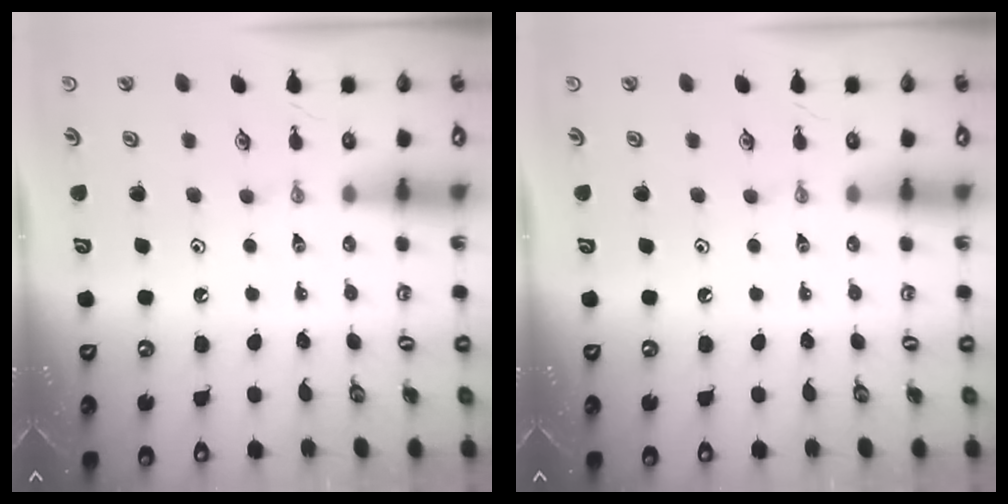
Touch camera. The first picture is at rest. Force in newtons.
{"total": 0.0}